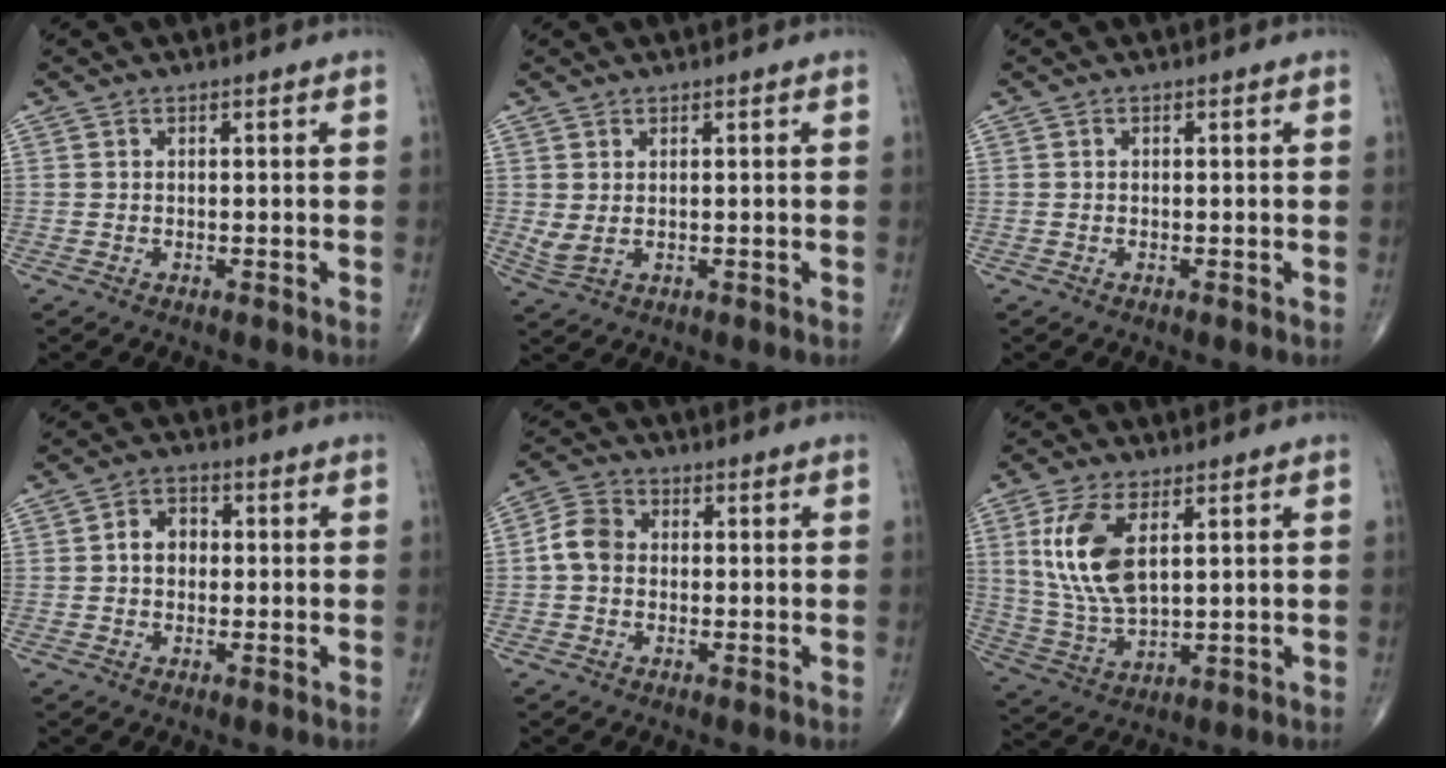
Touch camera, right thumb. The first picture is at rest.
{"total": 2.7, "force": [0.4, 1.4, 2.2], "torque": [-0.052, 0.001, 0.017]}
{"total": 0.0}
{"total": 4.3, "force": [0.0, 3.4, 2.7], "torque": [-0.027, 0.016, -0.008]}
{"total": 5.4, "force": [-0.2, 4.3, 3.2], "torque": [-0.051, 0.016, -0.015]}
{"total": 12.3, "force": [3.8, 5.7, 10.2], "torque": [-0.215, -0.017, 0.084]}